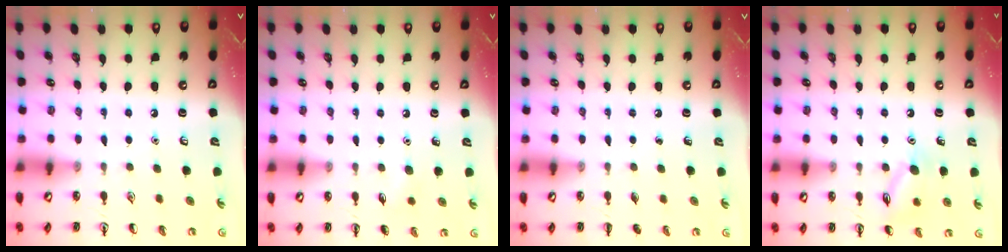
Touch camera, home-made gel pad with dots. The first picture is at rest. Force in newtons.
{"total": 4.4, "press": 4.3, "slide": 1.2}
{"total": 0.0}
{"total": 10.3, "press": 10.3, "slide": 0.6}